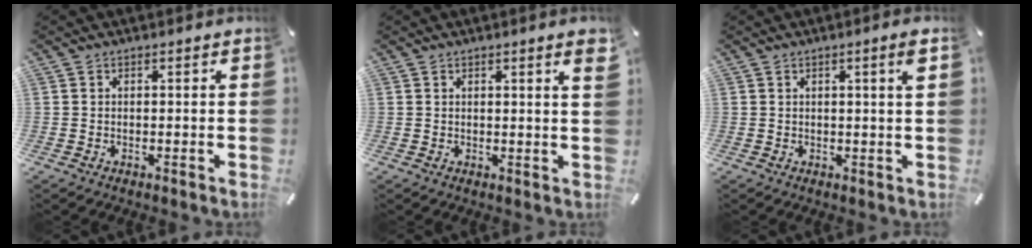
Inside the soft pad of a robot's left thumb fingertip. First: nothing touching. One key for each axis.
{"total": 2.7, "fx": 1.3, "fy": 0.2, "fz": 2.3, "tx": -0.038, "ty": -0.003, "tz": 0.021}
{"total": 3.1, "fx": 1.0, "fy": 0.1, "fz": 2.9, "tx": -0.048, "ty": -0.004, "tz": 0.013}